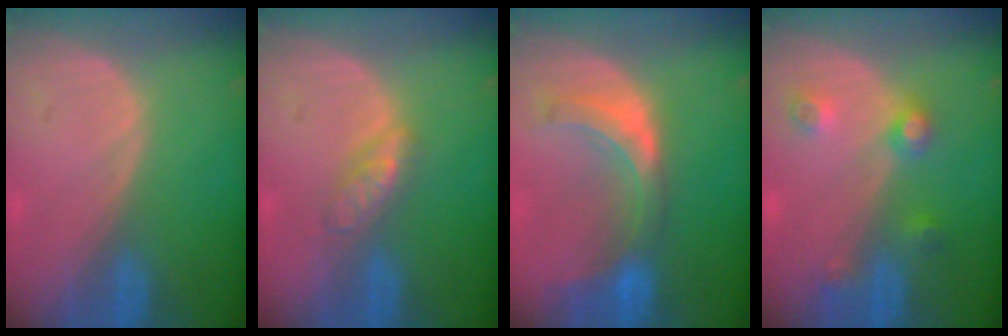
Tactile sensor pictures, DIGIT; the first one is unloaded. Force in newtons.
{"total": 3.4, "press": 3.4, "slide": 0.2}
{"total": 7.6, "press": 6.8, "slide": 3.3}
{"total": 4.4, "press": 3.9, "slide": 2.1}